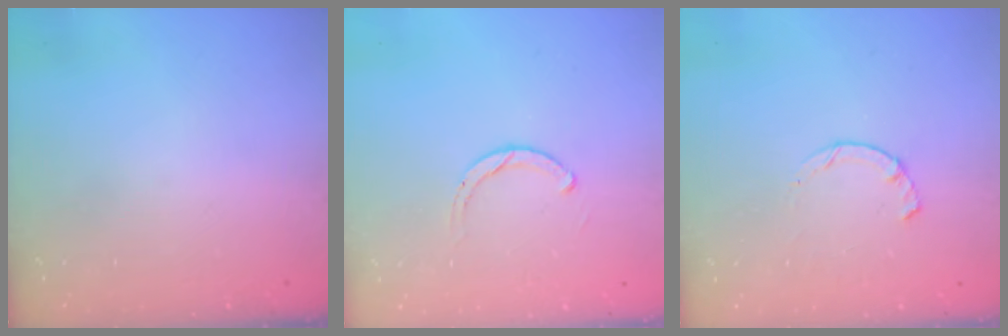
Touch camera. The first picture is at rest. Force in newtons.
{"total": 1.9, "press": 1.9, "slide": 0.2}
{"total": 1.9, "press": 1.9, "slide": 0.3}